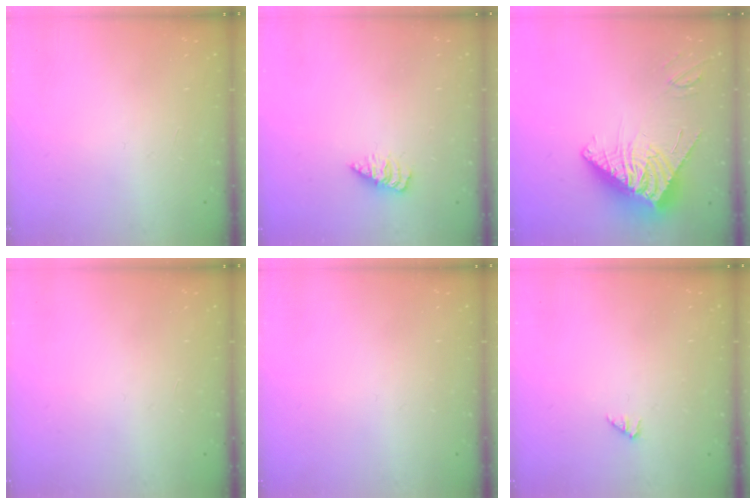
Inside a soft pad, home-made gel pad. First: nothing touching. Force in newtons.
{"total": 2.3, "press": 2.2, "slide": 0.4}
{"total": 14.1, "press": 14.0, "slide": 1.4}
{"total": 0.0}
{"total": 0.0}
{"total": 0.0}